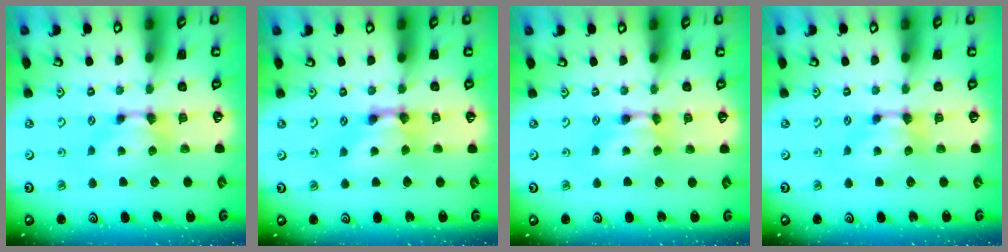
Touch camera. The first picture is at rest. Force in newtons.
{"total": 2.6, "press": 2.6, "slide": 0.2}
{"total": 1.8, "press": 1.7, "slide": 0.1}
{"total": 0.0}